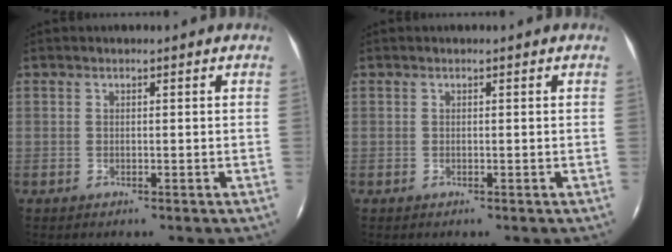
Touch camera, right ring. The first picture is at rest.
{"total": 0.0}